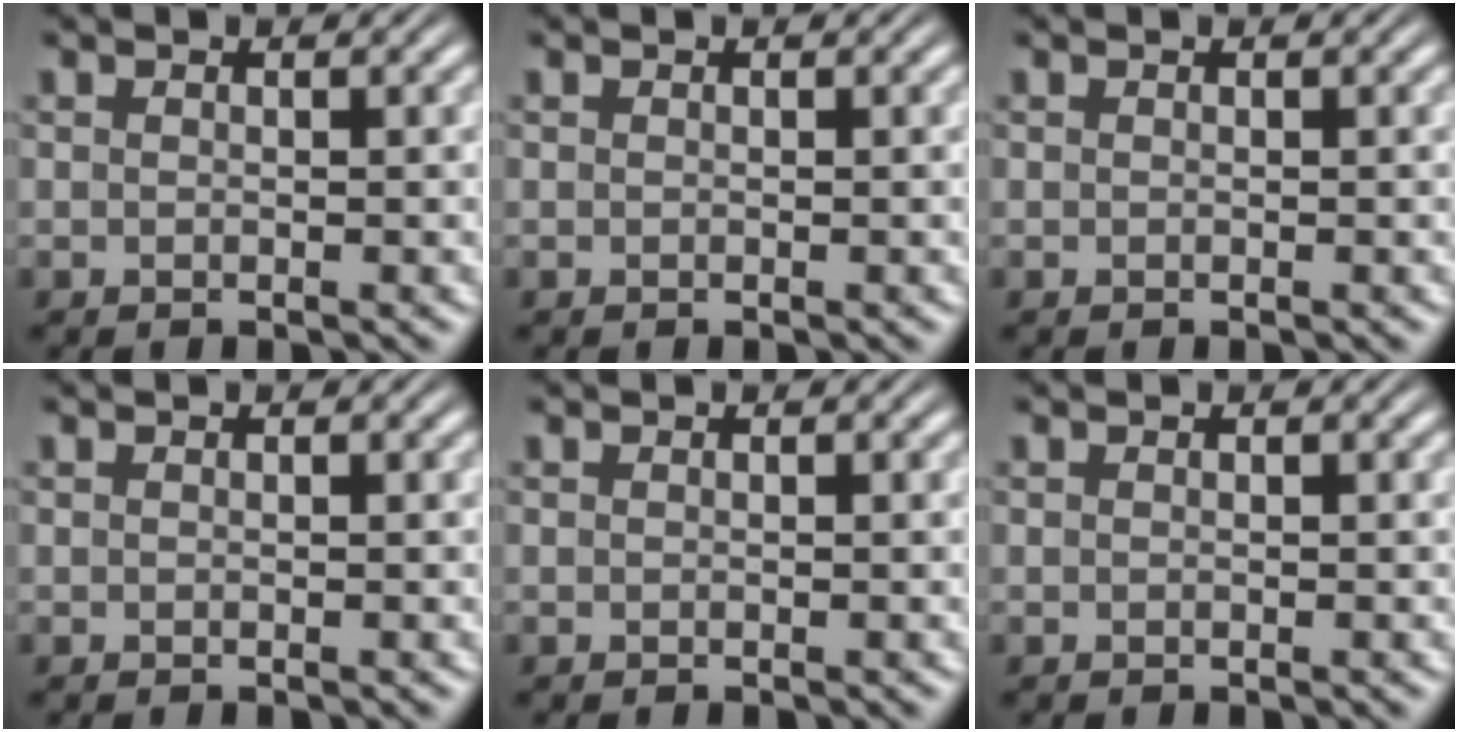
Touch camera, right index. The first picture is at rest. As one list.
[{"total": 0.0}, {"total": 0.0}, {"total": 0.0}, {"total": 0.0}, {"total": 0.0}]